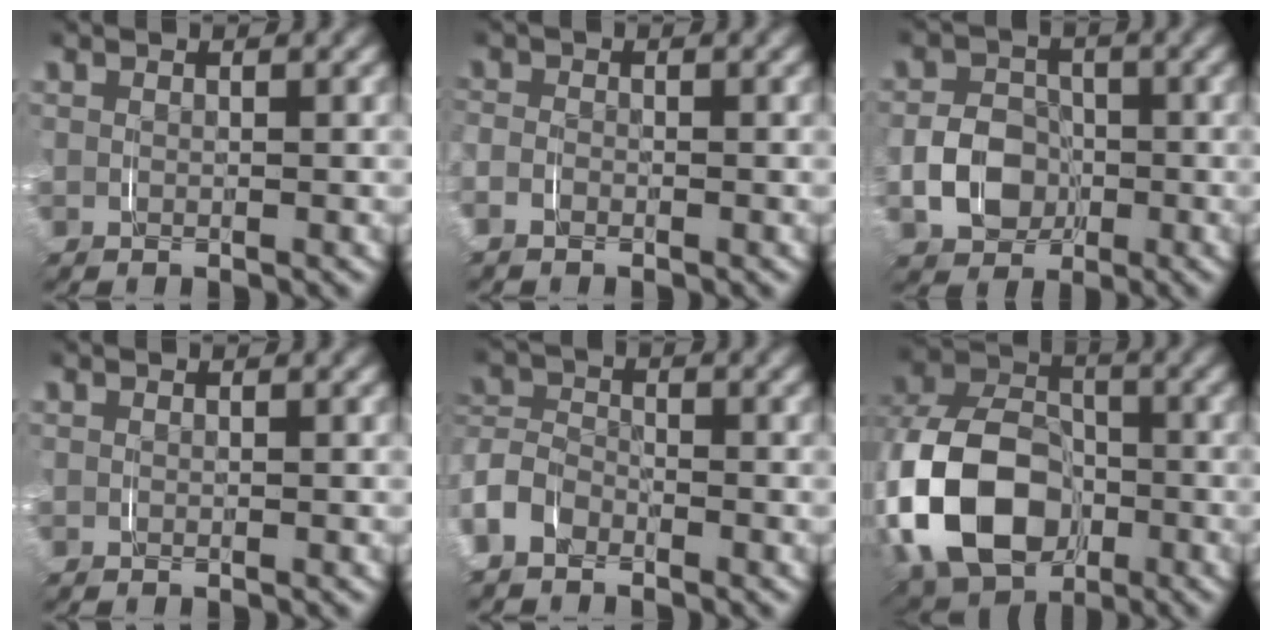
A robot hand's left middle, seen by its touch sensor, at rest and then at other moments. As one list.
[{"total": 1.2, "force": [-1.0, 0.6, 0.2], "torque": [-0.015, -0.007, -0.022]}, {"total": 5.0, "force": [-1.6, 4.4, 1.9], "torque": [-0.031, -0.007, -0.030]}, {"total": 0.0}, {"total": 3.8, "force": [-2.4, 2.8, 1.1], "torque": [-0.040, -0.008, -0.049]}, {"total": 13.2, "force": [-2.5, 10.0, 8.2], "torque": [-0.185, -0.034, -0.037]}]